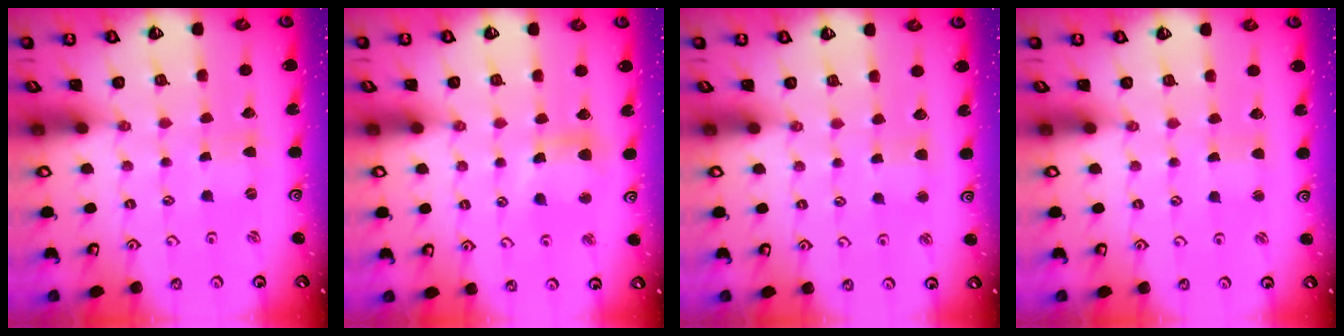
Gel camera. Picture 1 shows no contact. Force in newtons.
{"total": 9.9, "press": 9.8, "slide": 1.0}
{"total": 2.8, "press": 2.8, "slide": 0.2}
{"total": 1.4, "press": 1.4, "slide": 0.1}